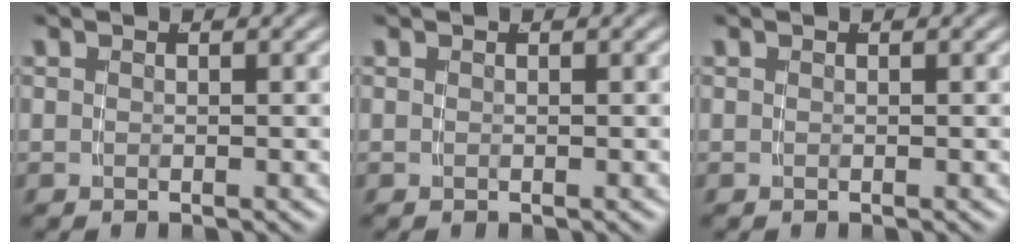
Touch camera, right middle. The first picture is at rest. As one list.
[{"total": 0.0}, {"total": 0.0}]